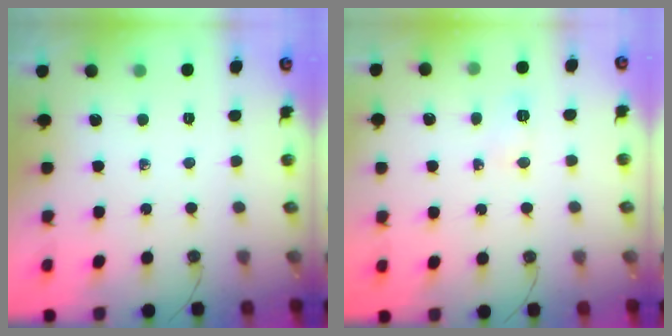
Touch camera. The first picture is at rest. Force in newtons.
{"total": 5.6, "press": 5.5, "slide": 1.2}